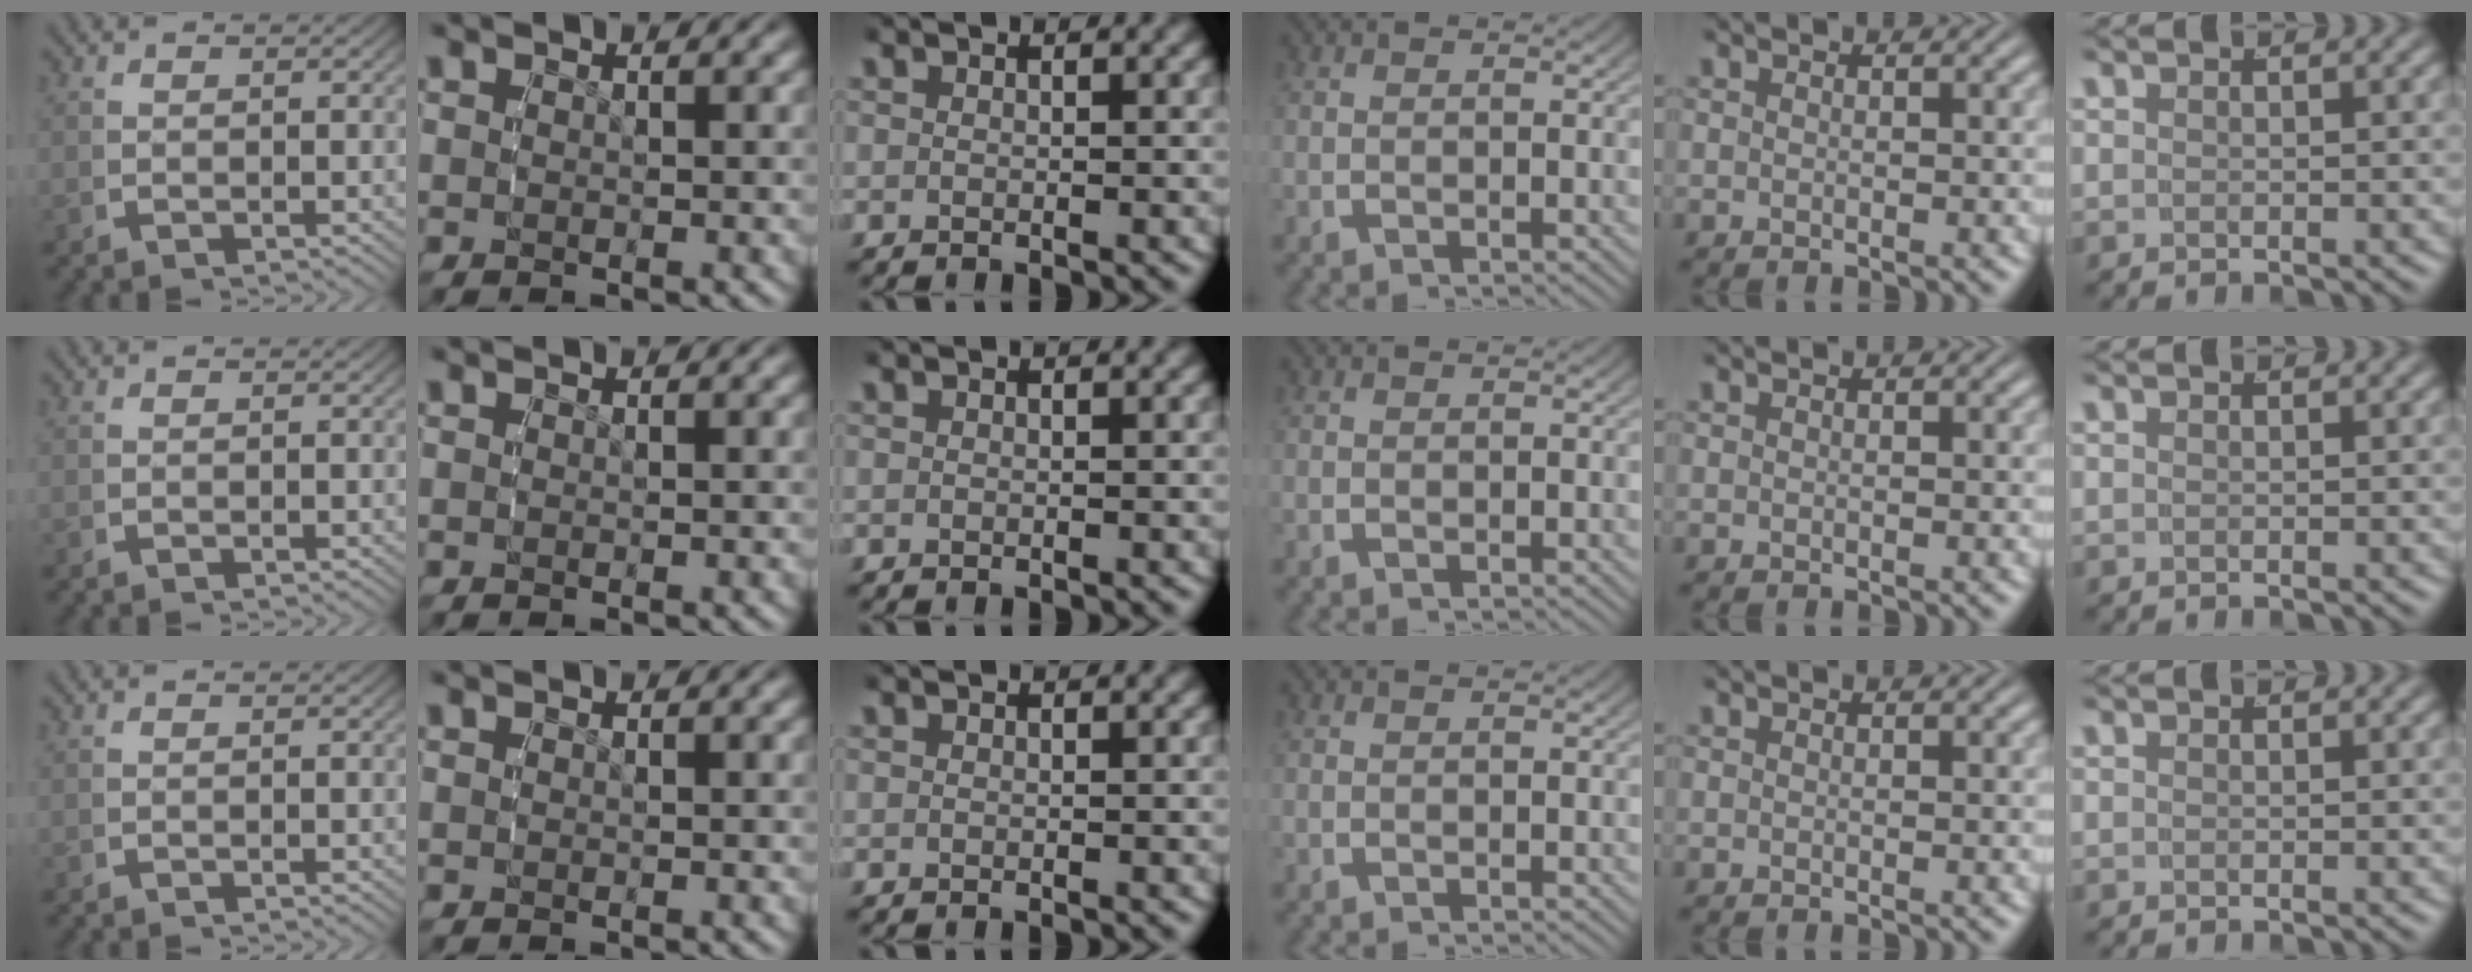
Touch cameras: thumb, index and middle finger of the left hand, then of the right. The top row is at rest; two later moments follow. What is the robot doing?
{"motion": "reach", "object": "napkin"}